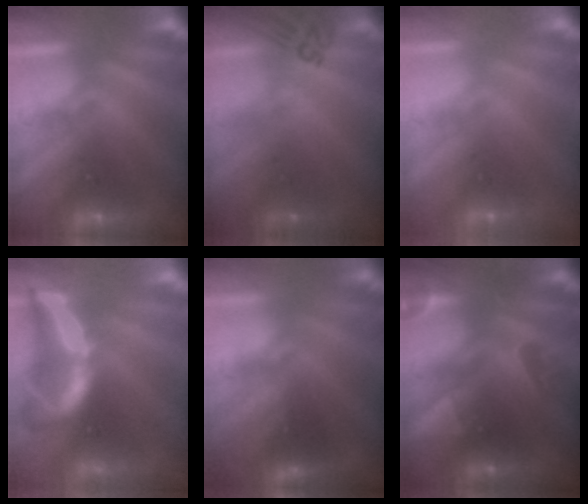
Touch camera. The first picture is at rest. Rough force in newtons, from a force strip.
{"total": 2.4}
{"total": 7.7}
{"total": 1.9}
{"total": 2.2}
{"total": 2.4}